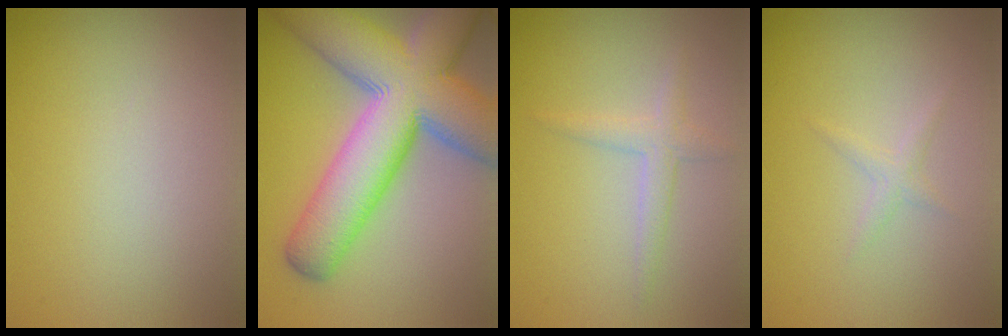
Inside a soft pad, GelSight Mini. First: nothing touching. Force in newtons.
{"total": 14.5, "press": 14.5, "slide": 0.7}
{"total": 2.3, "press": 2.3, "slide": 0.1}
{"total": 1.0, "press": 1.0, "slide": 0.1}